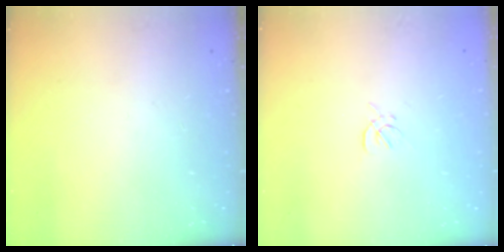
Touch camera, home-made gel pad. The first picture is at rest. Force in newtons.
{"total": 1.6, "press": 1.5, "slide": 0.6}